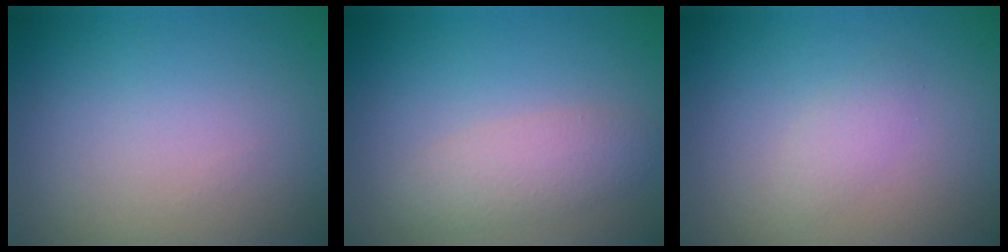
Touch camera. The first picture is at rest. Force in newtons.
{"total": 2.4, "press": 2.4, "slide": 0.1}
{"total": 1.2, "press": 1.2, "slide": 0.1}